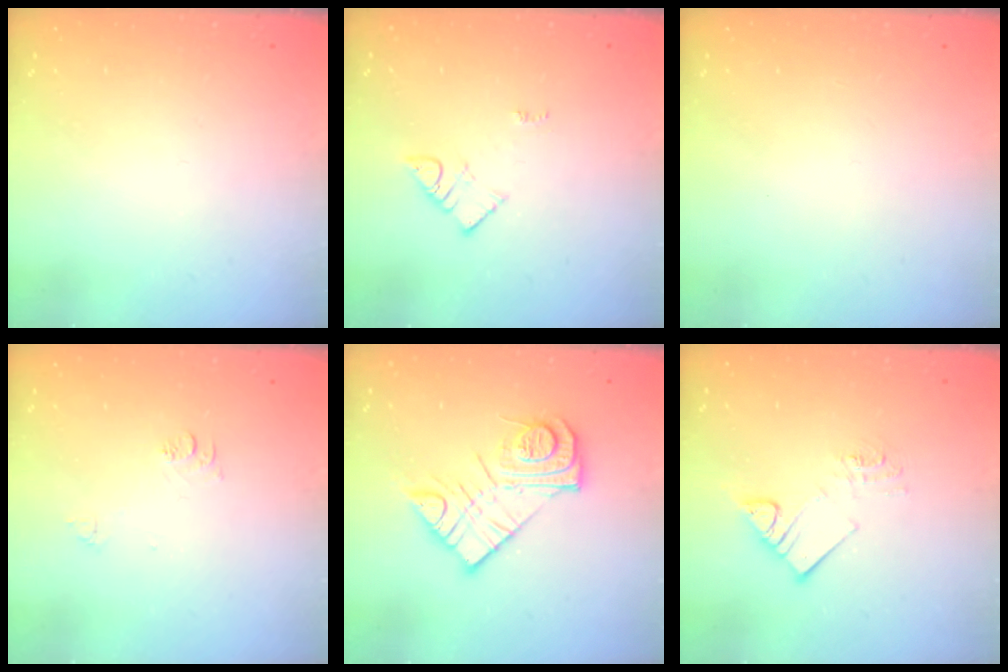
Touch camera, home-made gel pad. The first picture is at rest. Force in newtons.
{"total": 3.9, "press": 3.8, "slide": 0.4}
{"total": 1.5, "press": 1.5, "slide": 0.1}
{"total": 7.4, "press": 7.3, "slide": 0.8}
{"total": 14.1, "press": 14.1, "slide": 1.0}
{"total": 9.1, "press": 9.1, "slide": 0.5}